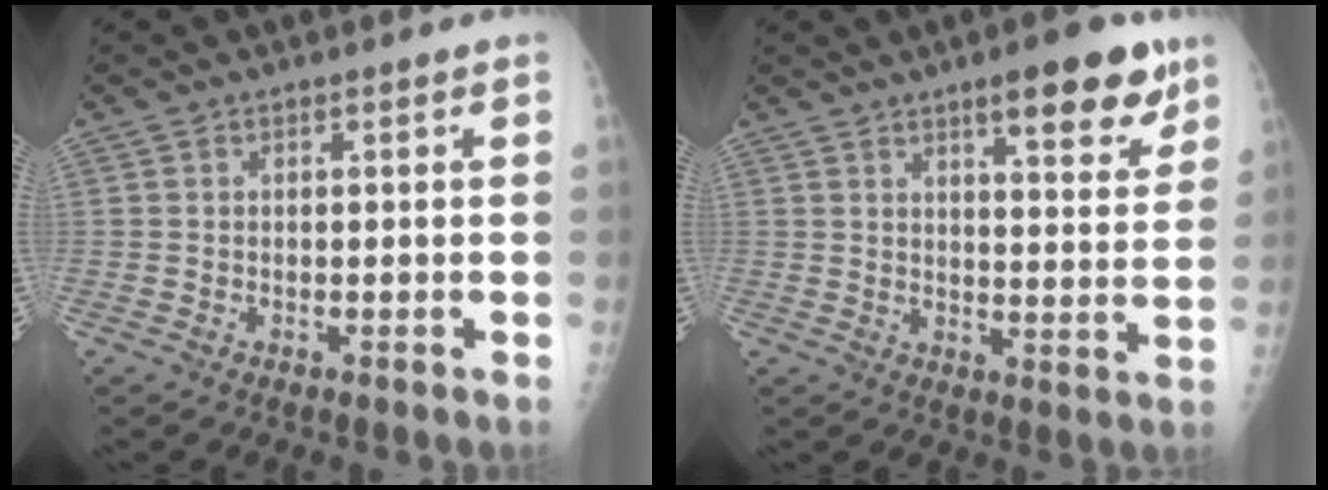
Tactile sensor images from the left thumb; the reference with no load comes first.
{"total": 11.3, "force": [7.1, 3.2, 8.2], "torque": [-0.082, -0.037, 0.095]}